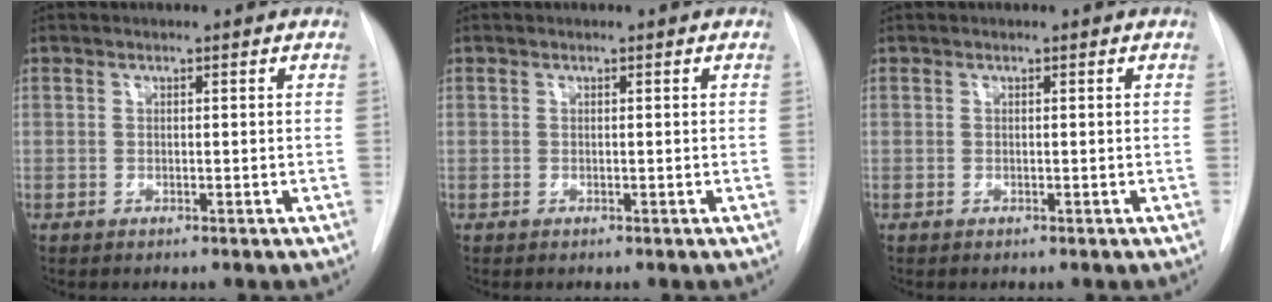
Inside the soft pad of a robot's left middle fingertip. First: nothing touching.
{"total": 0.0}
{"total": 0.0}